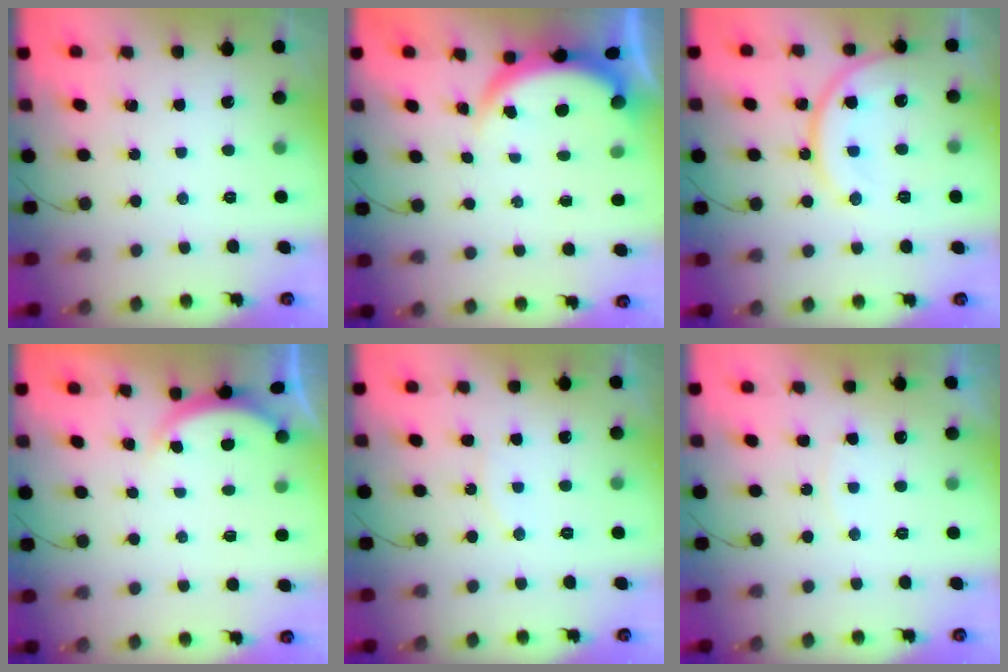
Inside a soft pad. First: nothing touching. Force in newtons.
{"total": 3.9, "press": 3.9, "slide": 0.2}
{"total": 14.6, "press": 14.5, "slide": 1.7}
{"total": 2.1, "press": 2.0, "slide": 0.3}
{"total": 5.0, "press": 5.0, "slide": 0.6}
{"total": 4.3, "press": 4.3, "slide": 0.6}